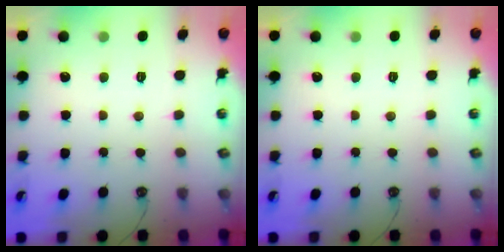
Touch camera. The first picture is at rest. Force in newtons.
{"total": 0.0}